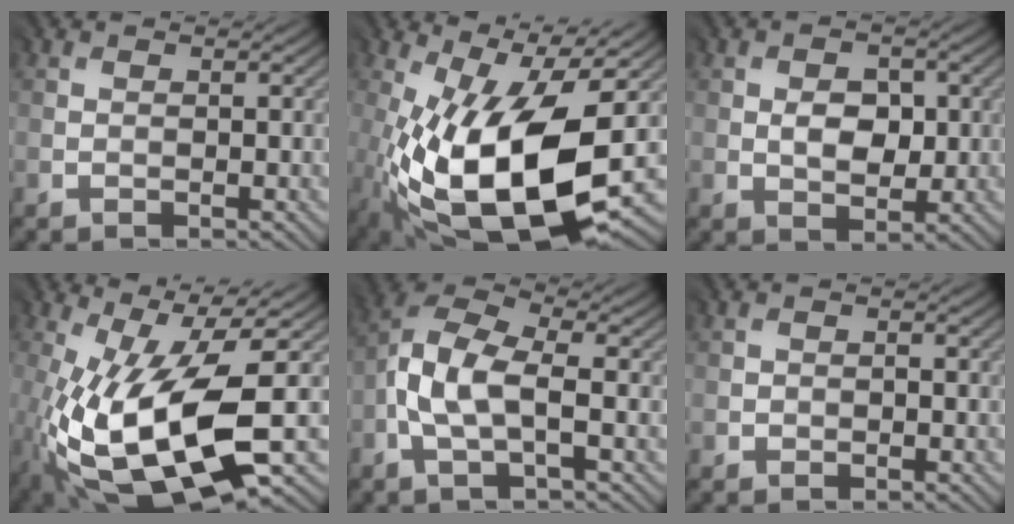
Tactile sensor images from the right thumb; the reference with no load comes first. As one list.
[{"total": 18.6, "force": [-5.4, 7.3, 16.3], "torque": [-0.311, -0.026, -0.090]}, {"total": 3.7, "force": [0.2, 2.5, 2.6], "torque": [-0.039, -0.006, 0.006]}, {"total": 16.7, "force": [-5.0, 5.7, 14.9], "torque": [-0.313, -0.032, -0.079]}, {"total": 7.9, "force": [-1.5, 3.1, 7.1], "torque": [-0.155, 0.011, -0.033]}, {"total": 0.8, "force": [-0.4, 0.6, 0.2], "torque": [0.002, -0.004, -0.006]}]